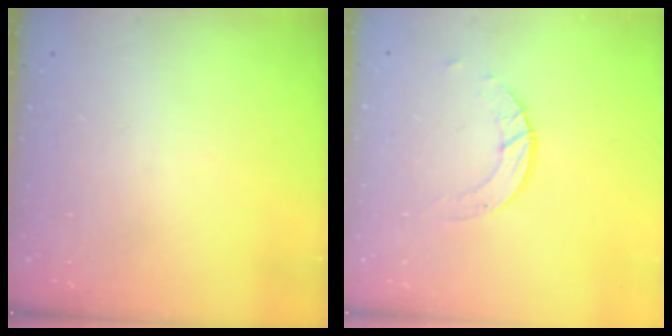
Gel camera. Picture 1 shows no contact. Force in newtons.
{"total": 3.6, "press": 3.6, "slide": 0.2}